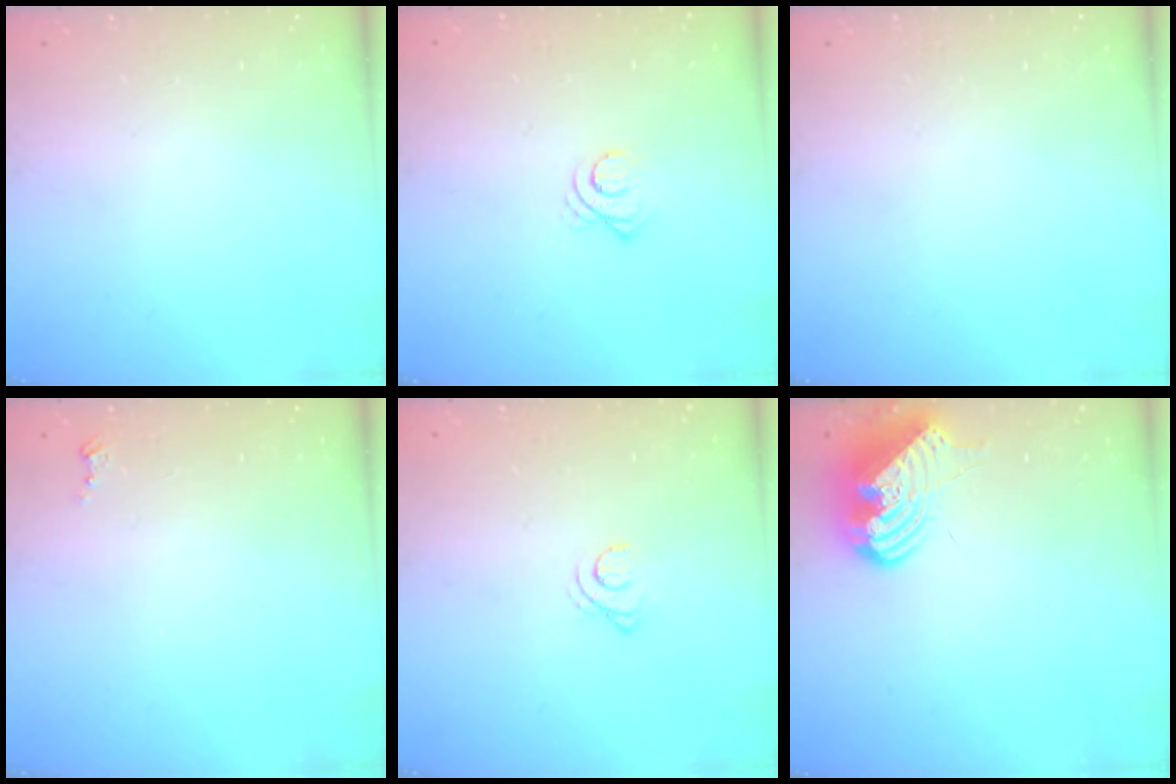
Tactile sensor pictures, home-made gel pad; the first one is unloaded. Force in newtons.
{"total": 3.0, "press": 2.9, "slide": 0.3}
{"total": 0.0}
{"total": 2.4, "press": 2.4, "slide": 0.4}
{"total": 2.1, "press": 2.1, "slide": 0.2}
{"total": 11.7, "press": 11.6, "slide": 1.5}